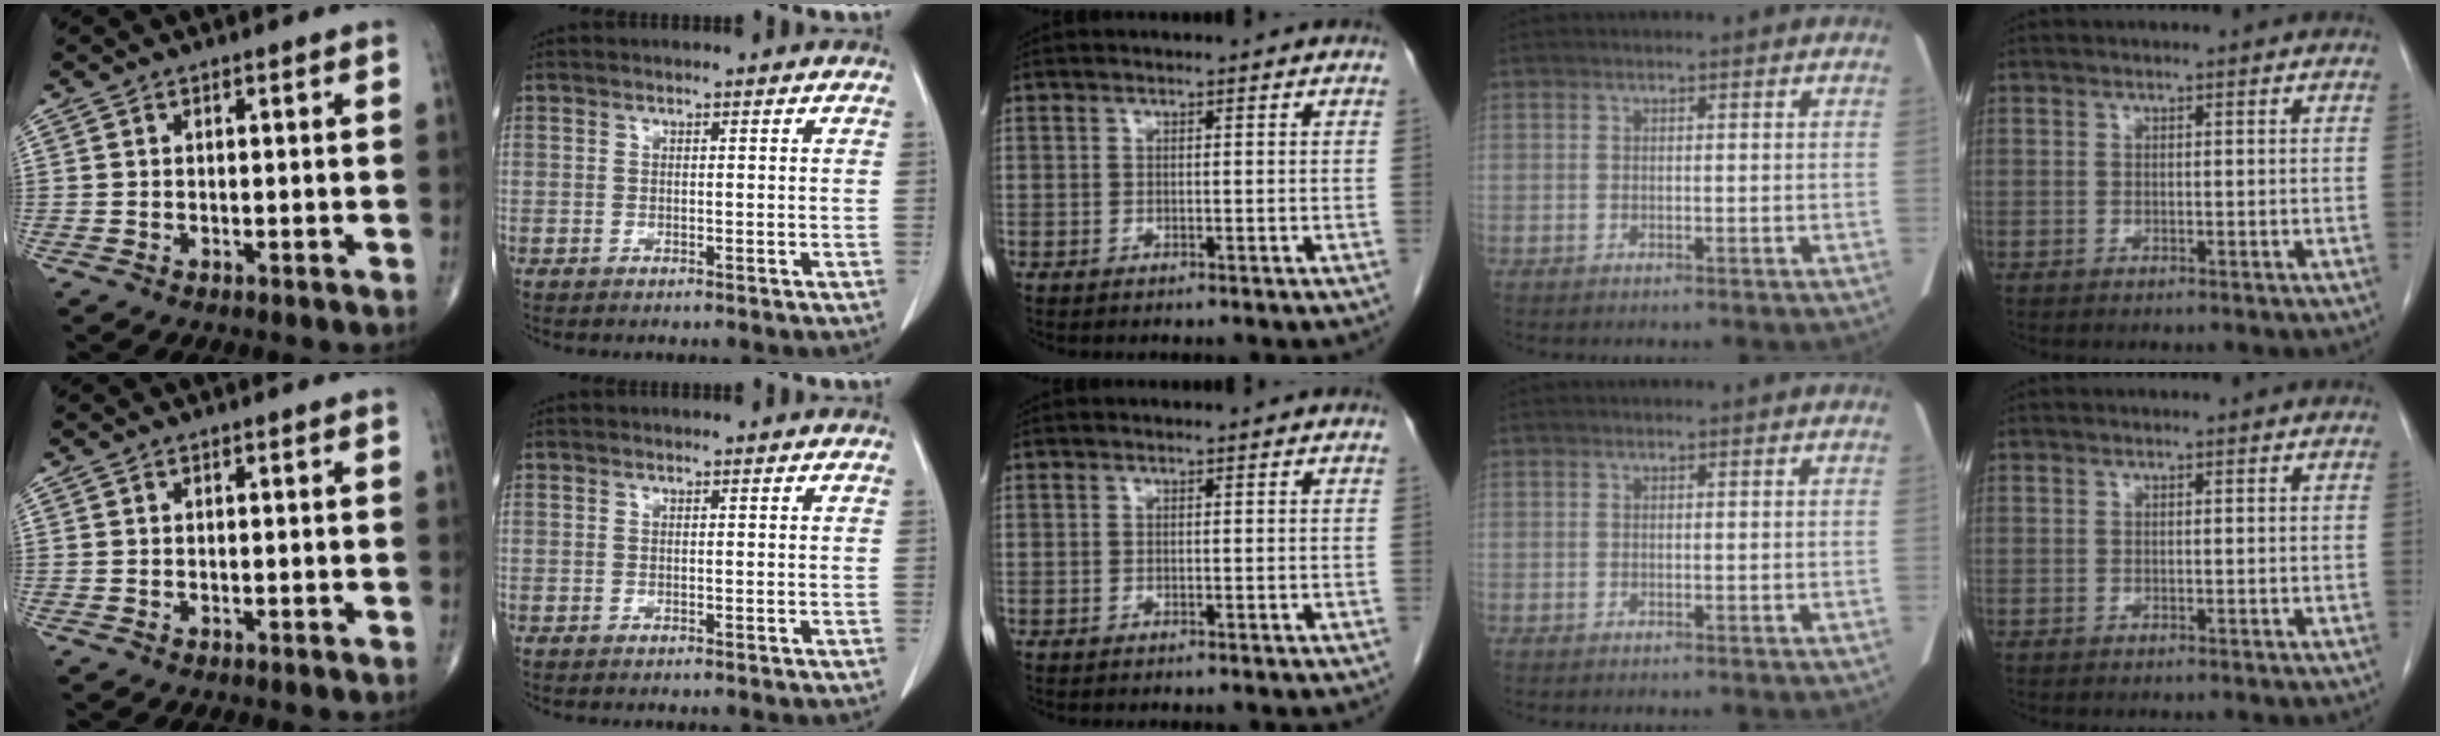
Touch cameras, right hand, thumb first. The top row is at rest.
{}